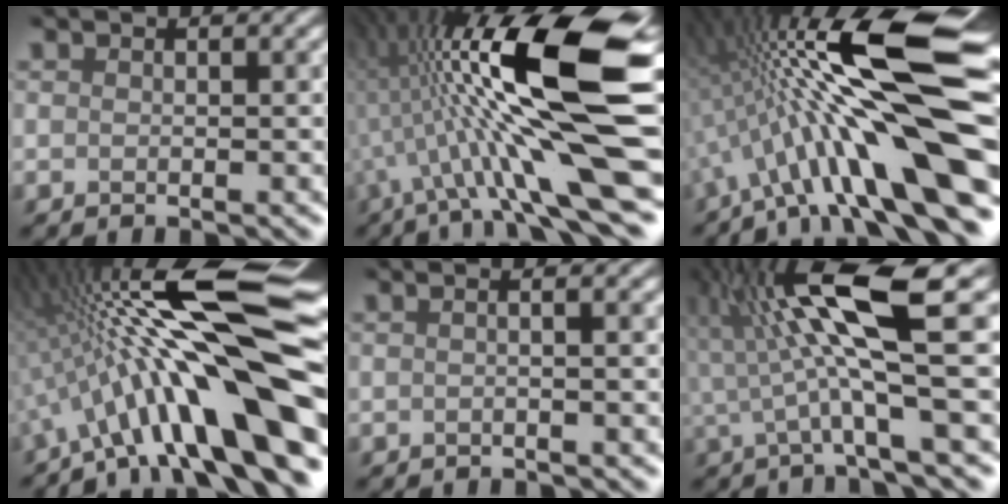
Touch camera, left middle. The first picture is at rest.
{"total": 14.6, "force": [0.3, 3.6, 14.1], "torque": [-0.247, 0.016, 0.009]}
{"total": 15.5, "force": [-0.7, 2.9, 15.2], "torque": [-0.249, 0.033, -0.006]}
{"total": 15.3, "force": [-2.5, 2.8, 14.8], "torque": [-0.224, 0.037, -0.035]}
{"total": 1.6, "force": [0.3, 0.7, 1.4], "torque": [-0.005, 0.001, -0.017]}
{"total": 9.1, "force": [1.6, 1.4, 8.9], "torque": [-0.163, 0.016, 0.036]}